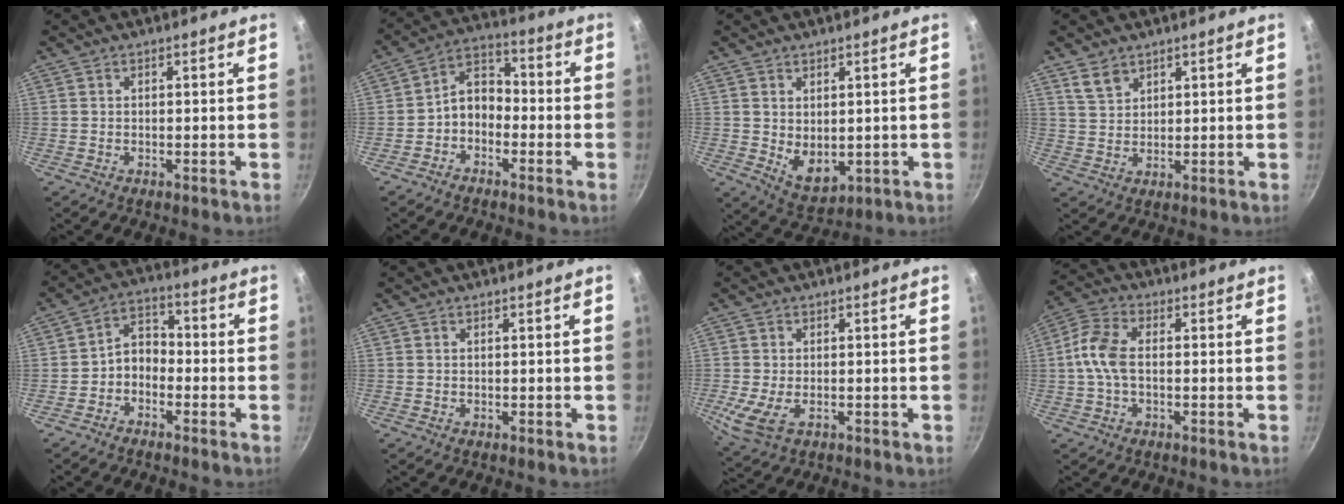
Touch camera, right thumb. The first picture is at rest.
{"total": 6.7, "force": [-2.2, 4.9, 4.0], "torque": [-0.044, 0.043, -0.053]}
{"total": 6.5, "force": [0.8, 4.3, 4.9], "torque": [-0.064, -0.022, 0.031]}
{"total": 4.3, "force": [3.0, 2.4, 1.9], "torque": [-0.028, -0.012, 0.064]}
{"total": 5.3, "force": [-2.1, 3.9, 3.0], "torque": [-0.033, 0.038, -0.048]}
{"total": 0.0}
{"total": 6.1, "force": [-1.3, 3.7, 4.7], "torque": [-0.092, -0.017, -0.022]}
{"total": 7.8, "force": [-0.2, 4.5, 6.4], "torque": [-0.134, 0.023, -0.013]}